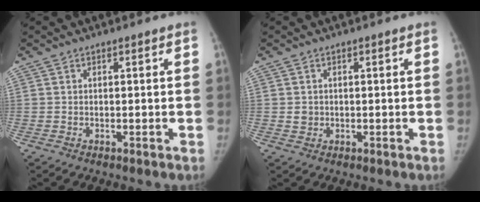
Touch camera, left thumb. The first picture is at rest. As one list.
[{"total": 1.5, "force": [0.0, 1.4, 0.5], "torque": [-0.002, 0.001, 0.004]}]